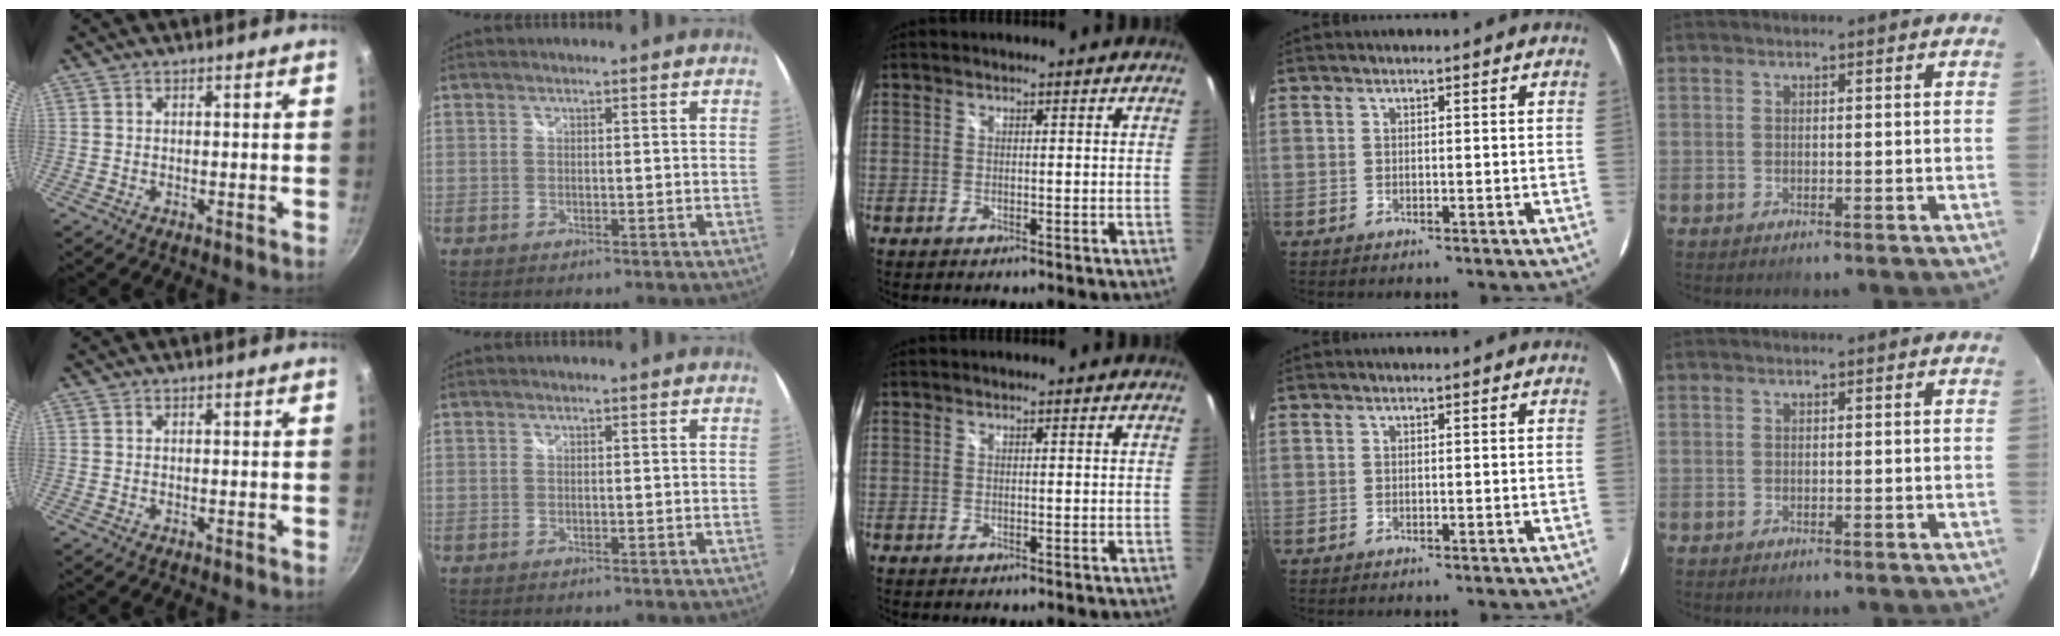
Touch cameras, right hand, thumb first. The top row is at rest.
{}